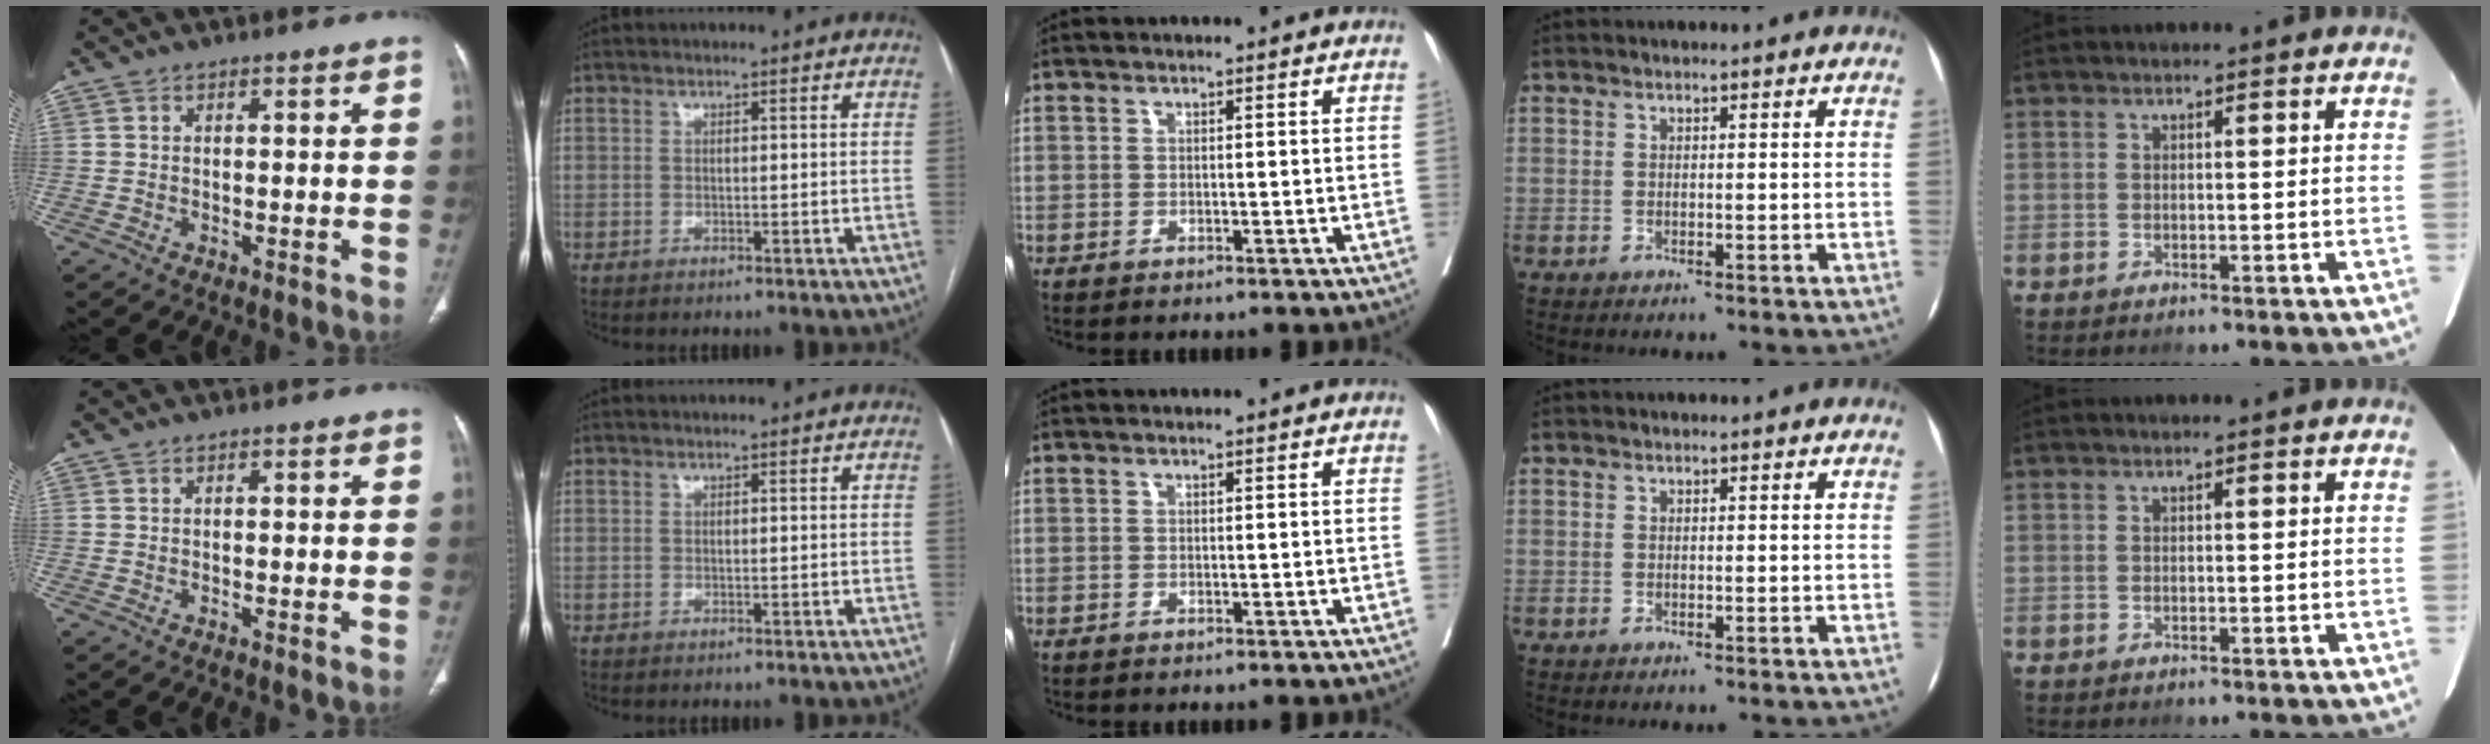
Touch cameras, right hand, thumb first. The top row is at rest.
{}